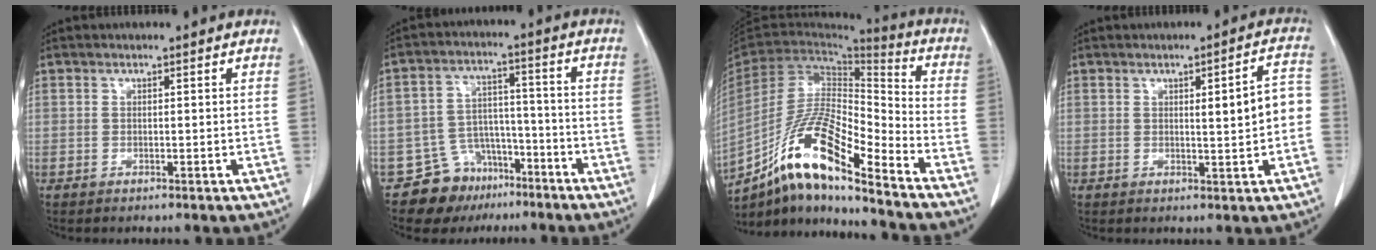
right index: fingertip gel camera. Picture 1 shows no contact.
{"total": 8.9, "force": [-6.1, 6.4, 1.3], "torque": [-0.013, 0.040, -0.094]}
{"total": 17.0, "force": [-11.9, 2.6, 11.9], "torque": [-0.220, 0.004, -0.217]}
{"total": 6.1, "force": [0.2, 1.0, 6.0], "torque": [-0.077, 0.014, 0.003]}